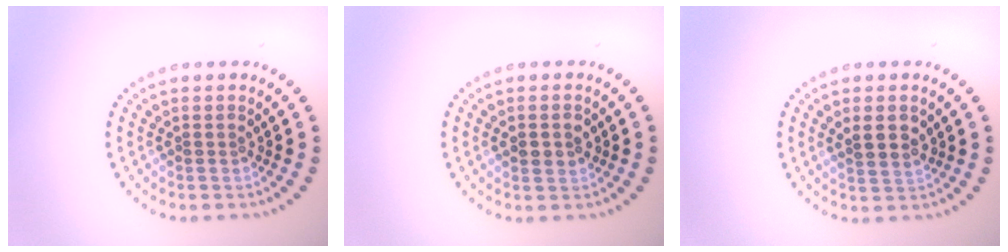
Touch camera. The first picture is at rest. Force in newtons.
{"total": 2.2, "press": 2.2, "slide": 0.1}
{"total": 2.3, "press": 2.1, "slide": 0.8}